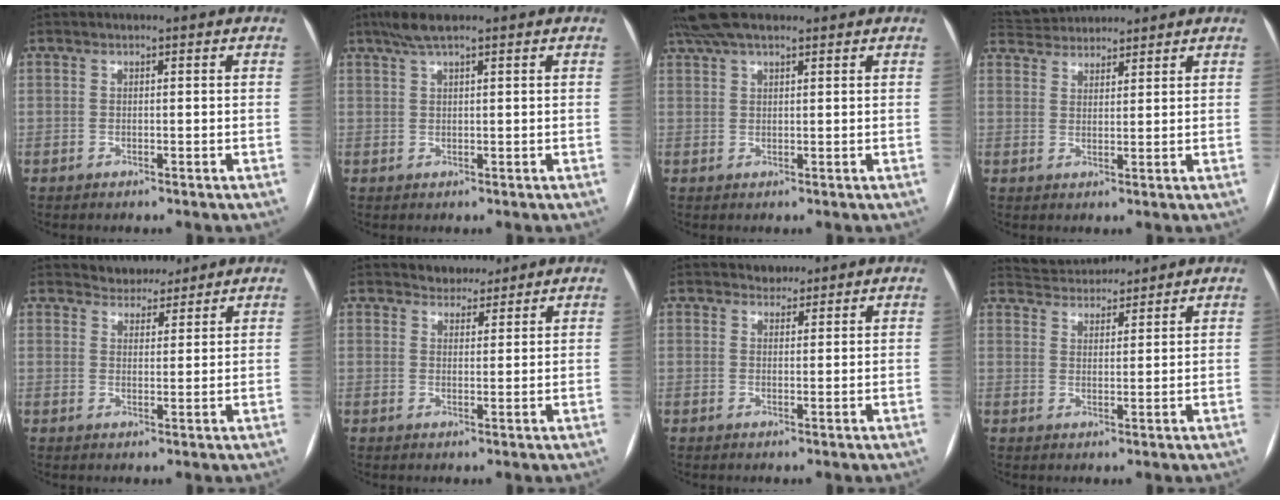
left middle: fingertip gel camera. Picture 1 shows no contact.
{"total": 3.9, "force": [2.8, 0.4, 2.7], "torque": [-0.060, 0.016, 0.054]}
{"total": 7.9, "force": [6.1, 2.3, 4.4], "torque": [-0.086, 0.041, 0.114]}
{"total": 7.9, "force": [7.4, 2.1, 1.6], "torque": [-0.034, 0.038, 0.124]}
{"total": 4.2, "force": [3.9, 1.6, 0.1], "torque": [-0.001, 0.008, 0.059]}
{"total": 3.2, "force": [2.9, 1.3, 0.2], "torque": [-0.003, 0.005, 0.045]}
{"total": 1.8, "force": [1.6, 0.9, -0.1], "torque": [0.000, 0.002, 0.022]}
{"total": 6.1, "force": [5.9, 1.0, 0.6], "torque": [-0.020, 0.027, 0.098]}